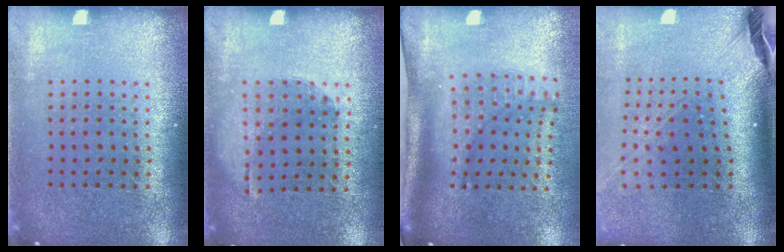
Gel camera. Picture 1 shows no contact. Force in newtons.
{"total": 1.2, "press": 0.8, "slide": 0.9}
{"total": 2.1, "press": 1.5, "slide": 1.4}
{"total": 2.7, "press": 2.0, "slide": 1.9}